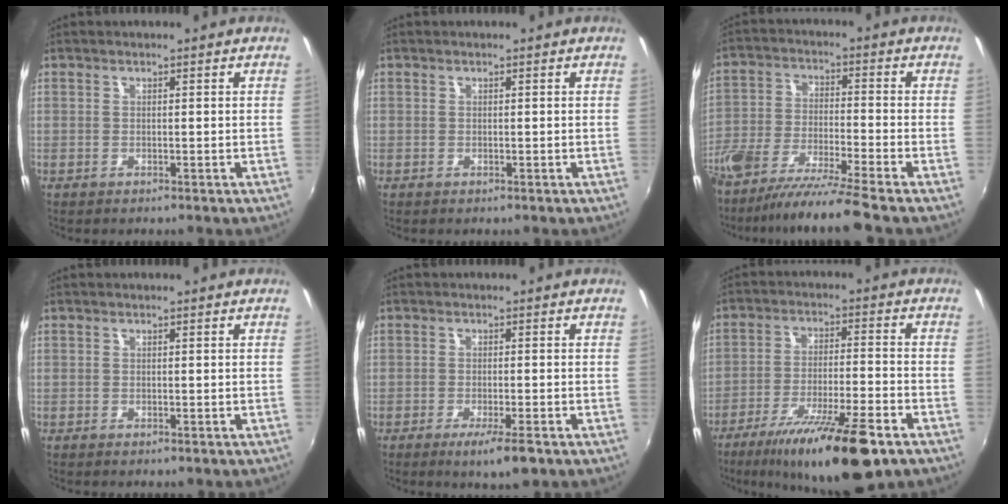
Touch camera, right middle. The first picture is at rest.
{"total": 0.0}
{"total": 13.5, "force": [-11.0, -0.4, 7.8], "torque": [-0.161, -0.037, -0.200]}
{"total": 0.0}
{"total": 4.8, "force": [-2.9, 0.3, 3.8], "torque": [-0.073, -0.012, -0.048]}
{"total": 17.1, "force": [-11.5, 2.3, 12.5], "torque": [-0.224, -0.028, -0.188]}